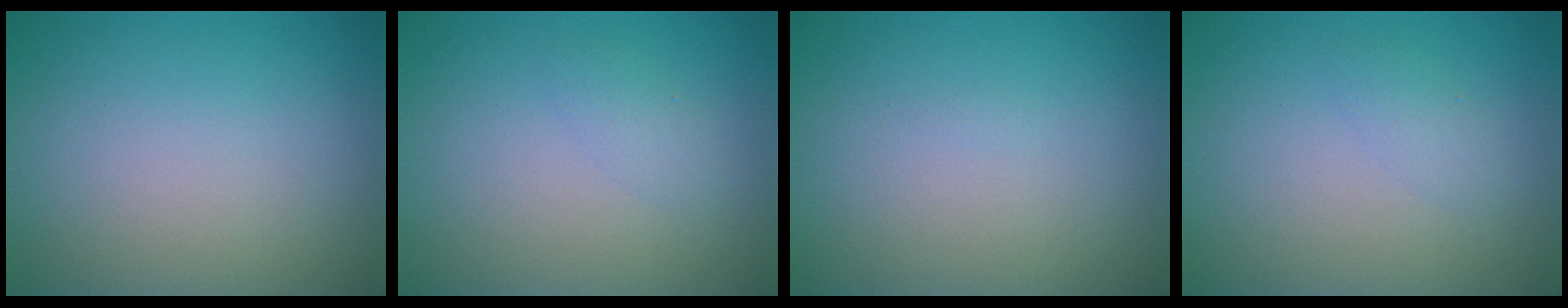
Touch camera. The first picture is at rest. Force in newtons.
{"total": 1.1, "press": 1.1, "slide": 0.0}
{"total": 0.0}
{"total": 1.1, "press": 1.1, "slide": 0.0}